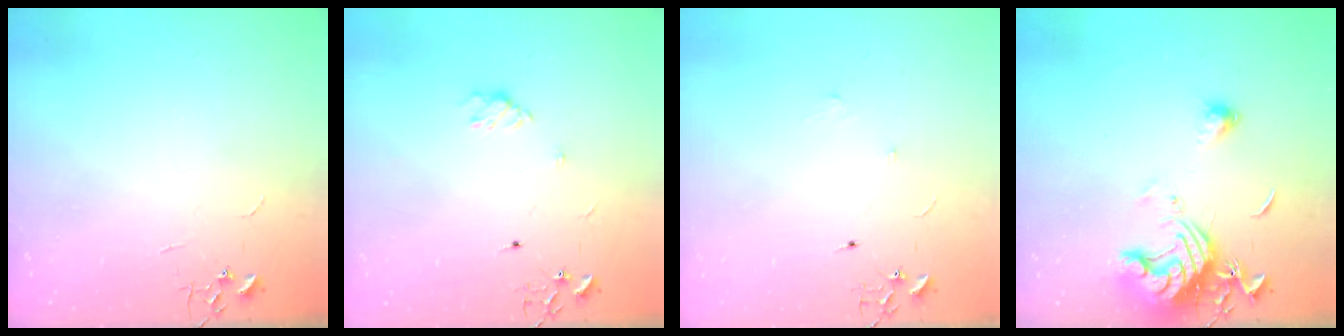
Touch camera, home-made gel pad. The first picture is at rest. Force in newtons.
{"total": 5.6, "press": 5.6, "slide": 0.7}
{"total": 5.7, "press": 5.7, "slide": 0.5}
{"total": 14.0, "press": 13.9, "slide": 1.7}